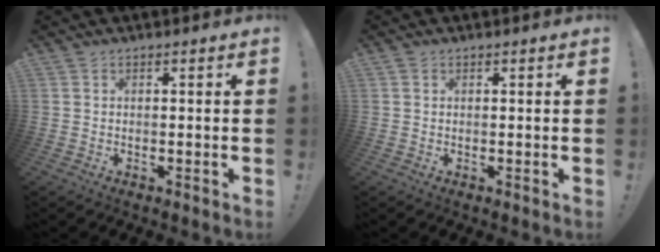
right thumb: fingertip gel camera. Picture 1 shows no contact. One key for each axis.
{"total": 0.0}